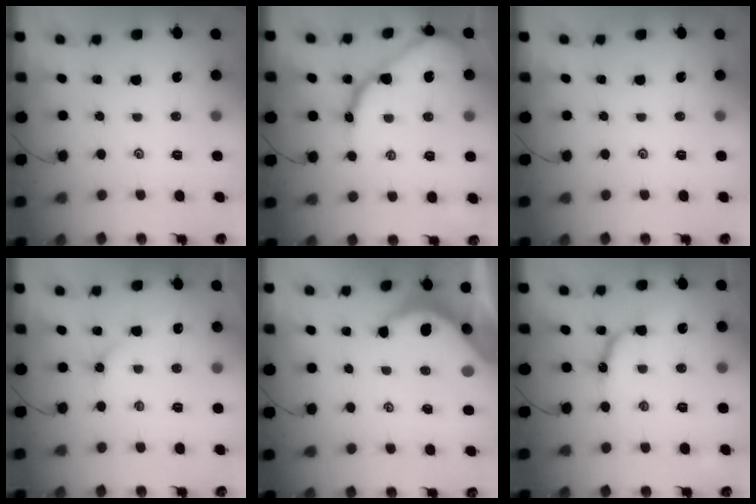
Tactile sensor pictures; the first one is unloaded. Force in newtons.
{"total": 13.7, "press": 13.7, "slide": 1.1}
{"total": 0.0}
{"total": 3.8, "press": 3.7, "slide": 0.5}
{"total": 5.5, "press": 5.5, "slide": 0.5}
{"total": 9.4, "press": 9.4, "slide": 0.9}